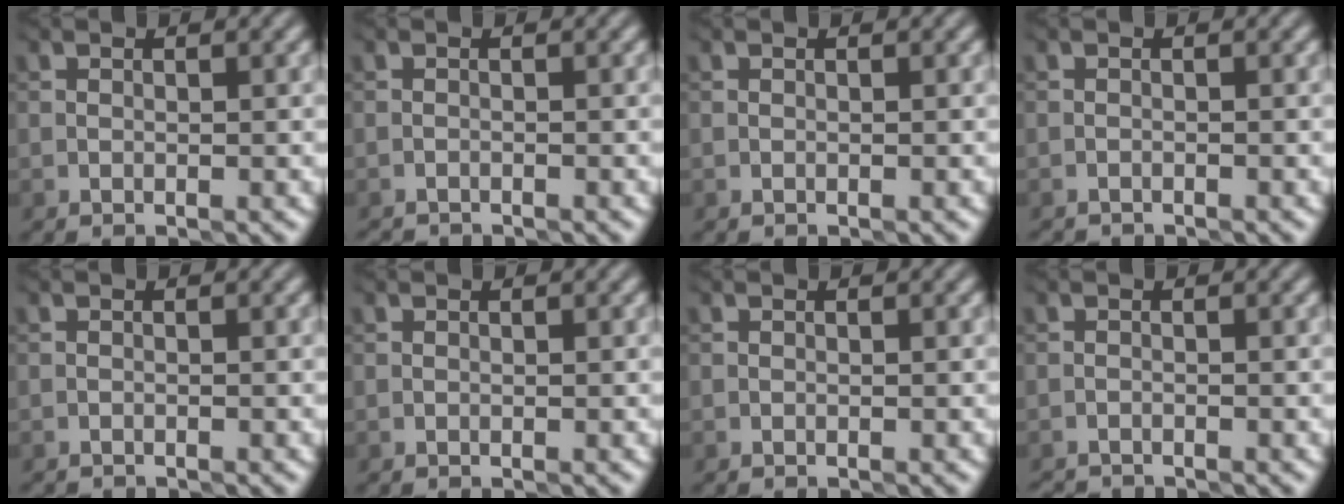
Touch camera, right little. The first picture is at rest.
{"total": 1.3, "force": [-1.3, 0.0, -0.1], "torque": [0.002, -0.009, -0.029]}
{"total": 0.0}
{"total": 1.0, "force": [-1.0, 0.0, -0.2], "torque": [0.004, -0.006, -0.022]}
{"total": 0.6, "force": [-0.6, 0.0, -0.2], "torque": [0.004, -0.002, -0.014]}
{"total": 0.0}
{"total": 0.0}
{"total": 1.8, "force": [-1.8, 0.1, -0.1], "torque": [0.001, -0.011, -0.038]}